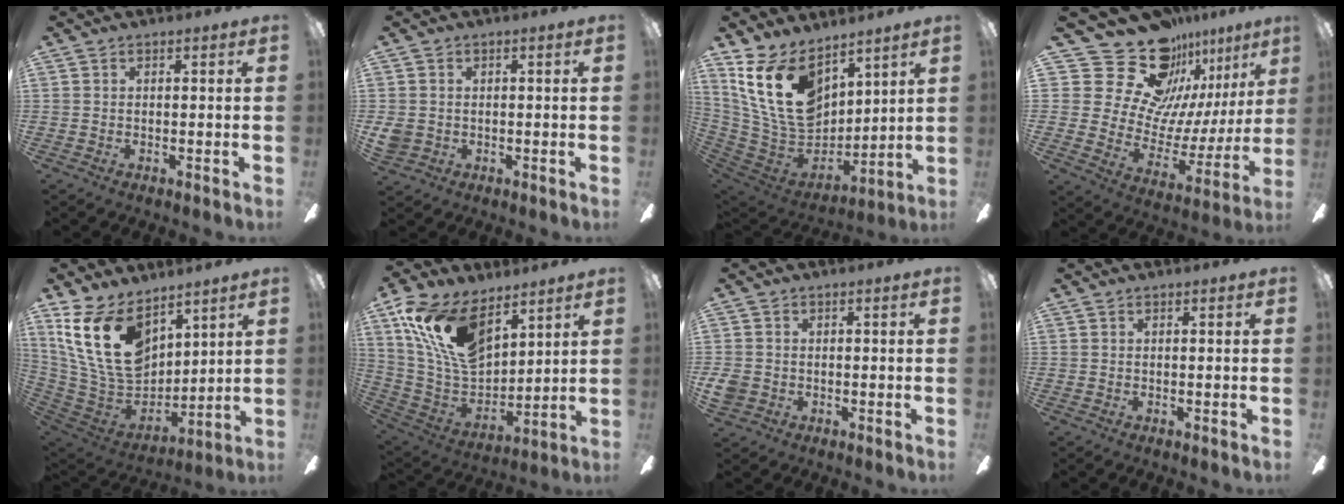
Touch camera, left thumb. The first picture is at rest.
{"total": 3.2, "force": [-0.1, 3.0, 1.1], "torque": [-0.019, 0.002, -0.003]}
{"total": 20.0, "force": [9.0, 12.7, 12.6], "torque": [-0.279, -0.035, 0.166]}
{"total": 24.8, "force": [18.5, 13.5, 9.4], "torque": [-0.163, -0.130, 0.360]}
{"total": 20.7, "force": [9.2, 12.8, 13.4], "torque": [-0.300, -0.031, 0.171]}
{"total": 20.1, "force": [11.0, 10.9, 12.9], "torque": [-0.281, -0.043, 0.201]}
{"total": 3.6, "force": [-0.7, 3.2, 1.4], "torque": [-0.037, 0.003, -0.013]}
{"total": 0.0}